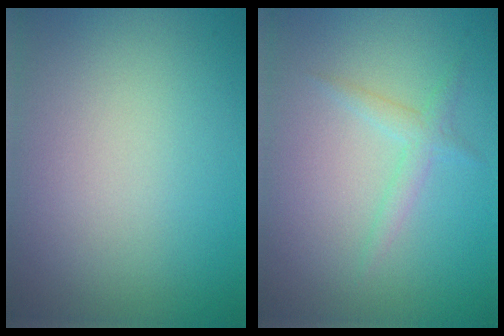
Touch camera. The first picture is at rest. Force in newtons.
{"total": 1.6, "press": 1.6, "slide": 0.1}